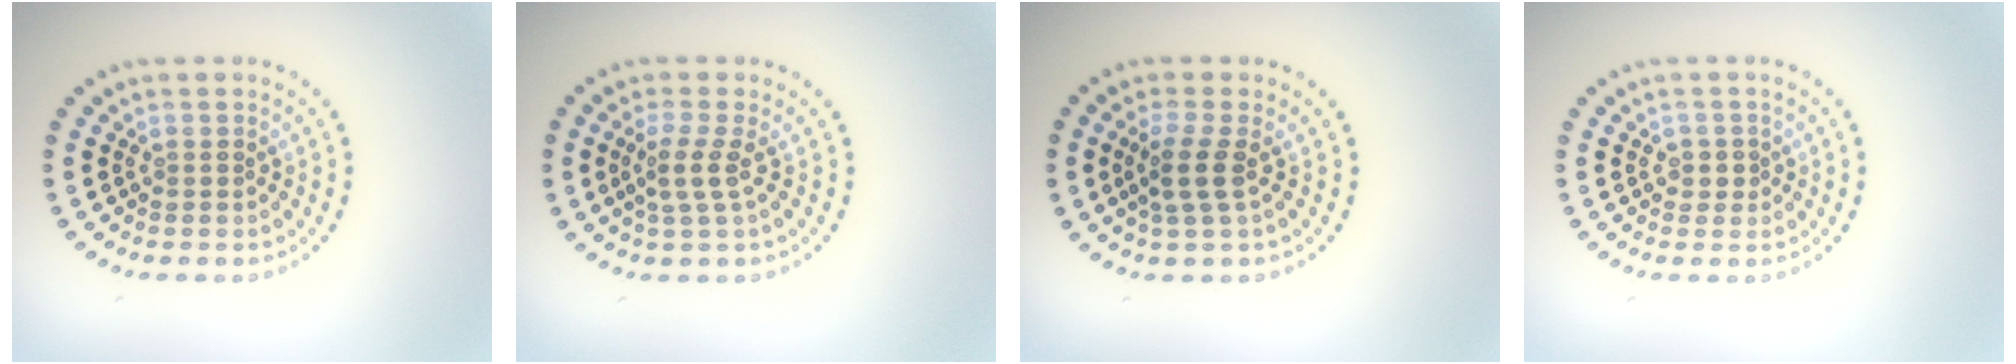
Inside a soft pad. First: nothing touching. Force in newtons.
{"total": 2.0, "press": 1.5, "slide": 1.4}
{"total": 2.4, "press": 2.0, "slide": 1.4}
{"total": 1.1, "press": 1.0, "slide": 0.6}